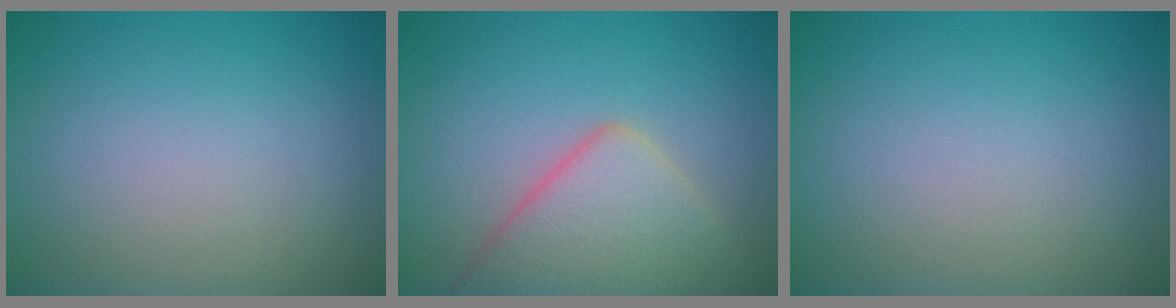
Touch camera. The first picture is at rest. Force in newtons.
{"total": 6.0, "press": 6.0, "slide": 0.4}
{"total": 0.0}